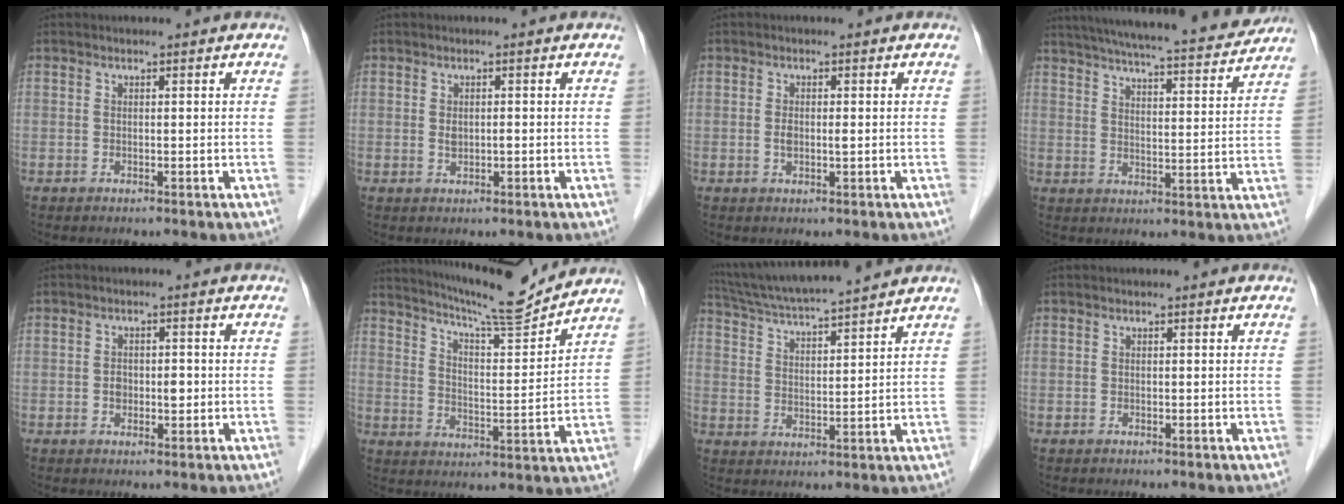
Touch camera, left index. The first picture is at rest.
{"total": 1.3, "force": [0.0, 0.7, 1.1], "torque": [-0.021, 0.000, 0.001]}
{"total": 1.6, "force": [-0.1, 0.5, 1.5], "torque": [-0.034, -0.002, -0.001]}
{"total": 22.2, "force": [20.0, 2.0, 9.4], "torque": [-0.154, -0.004, 0.268]}
{"total": 2.5, "force": [-0.4, 1.6, 1.9], "torque": [-0.030, 0.003, -0.003]}
{"total": 13.3, "force": [12.6, -0.4, 4.2], "torque": [-0.080, -0.010, 0.193]}
{"total": 14.0, "force": [12.6, -0.4, 6.0], "torque": [-0.115, 0.020, 0.206]}
{"total": 0.0}